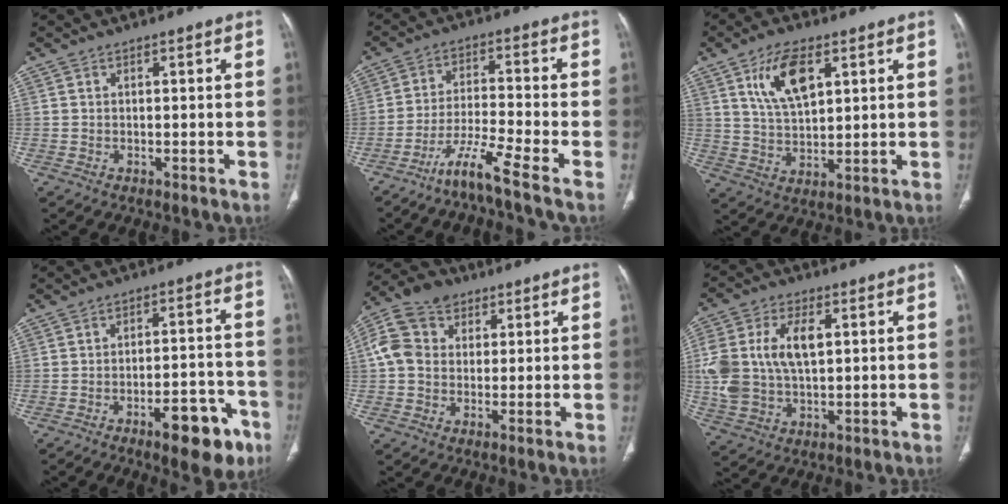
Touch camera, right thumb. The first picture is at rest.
{"total": 8.3, "force": [-6.0, -0.7, 5.7], "torque": [-0.121, 0.025, -0.119]}
{"total": 10.3, "force": [4.4, 4.8, 7.9], "torque": [-0.133, -0.015, 0.089]}
{"total": 11.7, "force": [-6.4, 4.5, 8.6], "torque": [-0.086, 0.039, -0.084]}
{"total": 10.6, "force": [2.9, 8.7, 5.3], "torque": [-0.100, 0.021, 0.045]}
{"total": 14.3, "force": [2.4, 8.5, 11.3], "torque": [-0.240, 0.008, 0.052]}